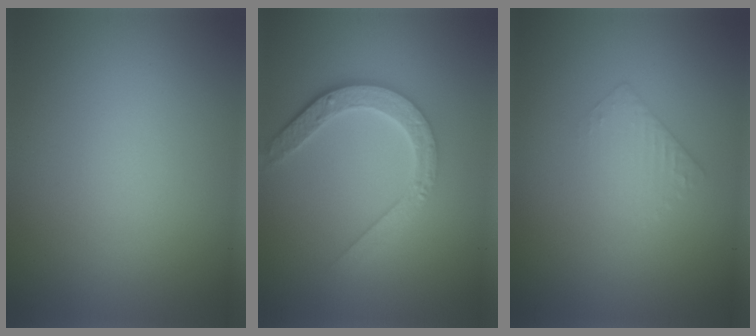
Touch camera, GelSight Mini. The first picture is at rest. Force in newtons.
{"total": 4.8, "press": 3.6, "slide": 3.2}
{"total": 1.6, "press": 1.6, "slide": 0.4}